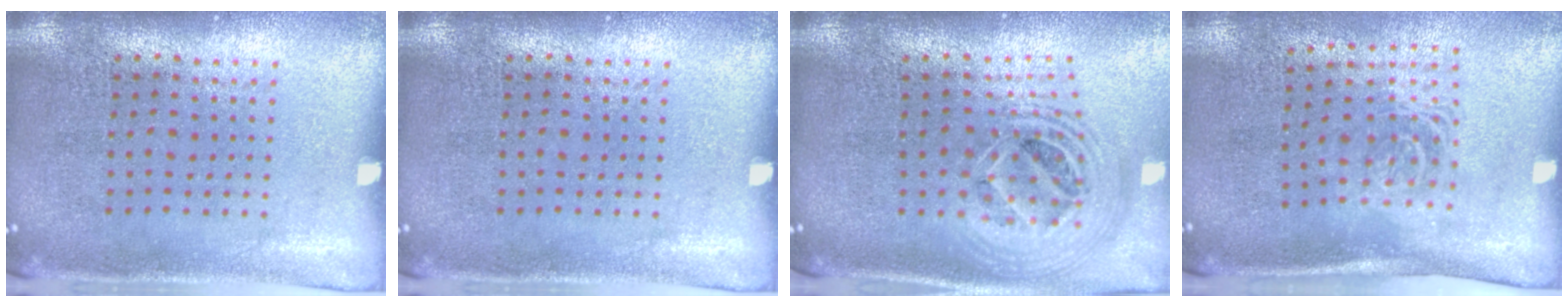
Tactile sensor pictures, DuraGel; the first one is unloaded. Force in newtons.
{"total": 0.0}
{"total": 2.3, "press": 1.8, "slide": 1.5}
{"total": 1.6, "press": 1.2, "slide": 1.1}